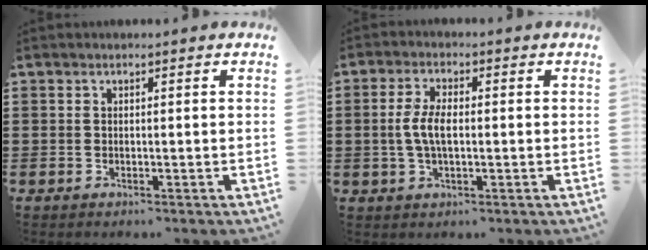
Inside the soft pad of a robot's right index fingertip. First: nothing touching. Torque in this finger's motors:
{"motor_torque": [1.06, 0.03, 0.63, 0.10]}